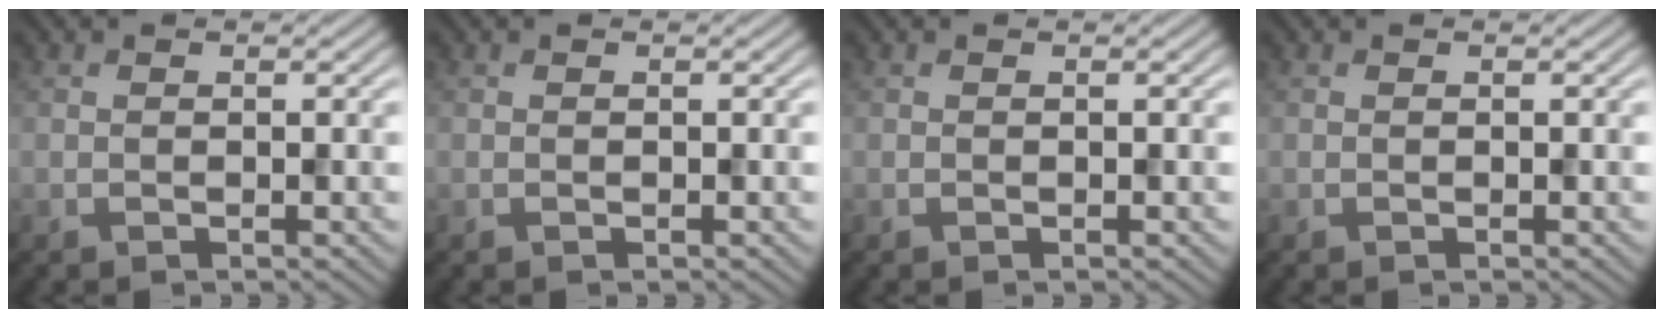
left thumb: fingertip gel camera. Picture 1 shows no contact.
{"total": 0.0}
{"total": 0.0}
{"total": 0.0}